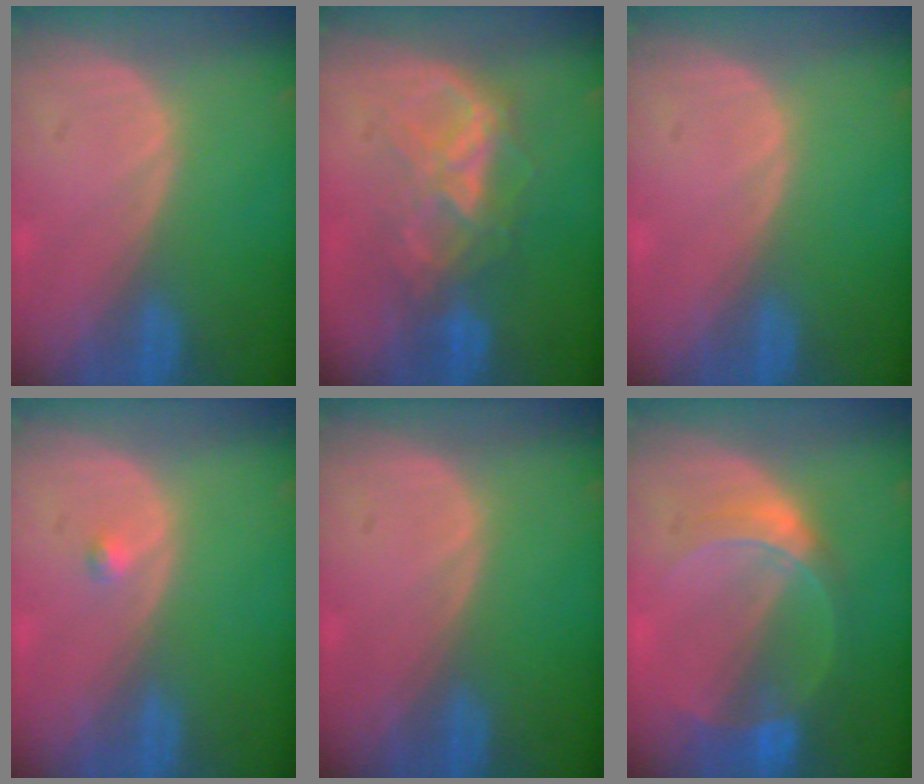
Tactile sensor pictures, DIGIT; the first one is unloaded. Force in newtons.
{"total": 6.4, "press": 6.4, "slide": 0.7}
{"total": 0.0}
{"total": 0.8, "press": 0.8, "slide": 0.2}
{"total": 0.0}
{"total": 6.8, "press": 6.0, "slide": 3.2}